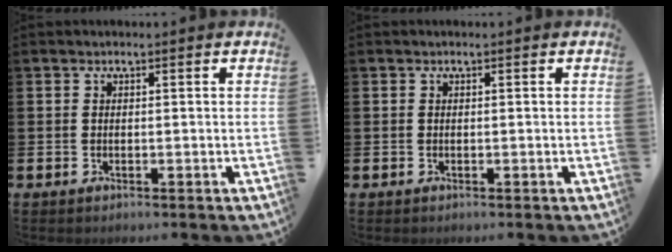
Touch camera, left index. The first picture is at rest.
{"total": 0.0}